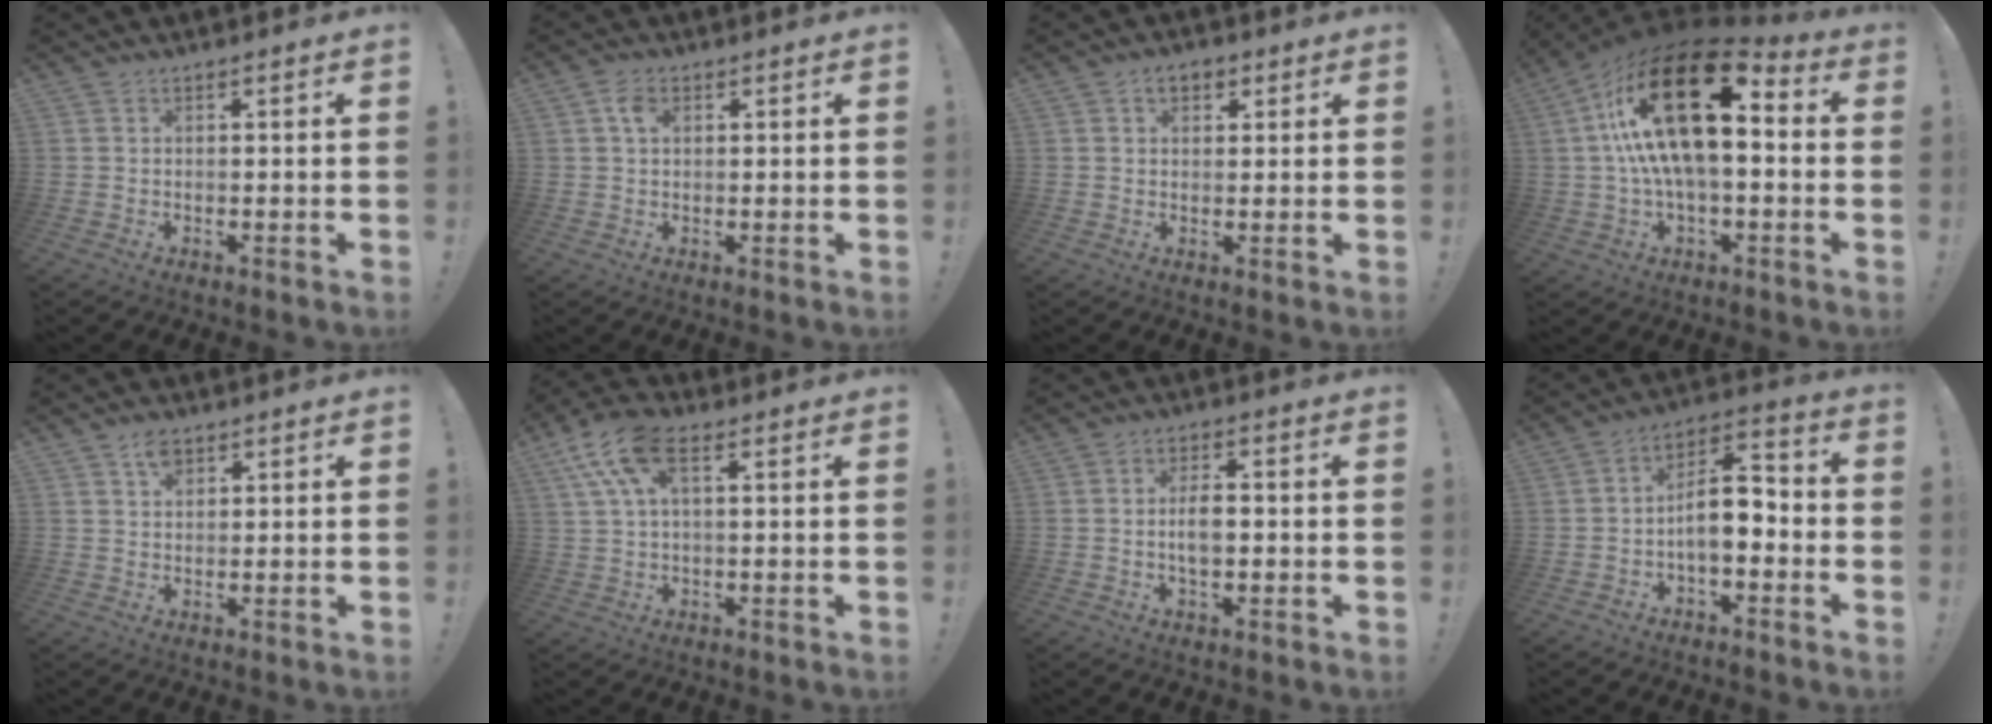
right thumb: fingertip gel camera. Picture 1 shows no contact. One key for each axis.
{"total": 2.8, "fx": 0.9, "fy": 1.9, "fz": 2.0, "tx": -0.039, "ty": 0.005, "tz": 0.015}
{"total": 4.2, "fx": 2.0, "fy": 2.8, "fz": 2.4, "tx": -0.031, "ty": 0.000, "tz": 0.033}
{"total": 24.5, "fx": 5.2, "fy": 10.6, "fz": 21.5, "tx": -0.390, "ty": -0.026, "tz": 0.087}
{"total": 3.5, "fx": 2.2, "fy": 2.1, "fz": 1.8, "tx": -0.024, "ty": -0.004, "tz": 0.038}
{"total": 11.3, "fx": 4.5, "fy": 5.3, "fz": 8.9, "tx": -0.176, "ty": 0.000, "tz": 0.087}
{"total": 5.3, "fx": -0.5, "fy": 2.5, "fz": 4.6, "tx": -0.080, "ty": 0.006, "tz": -0.011}
{"total": 10.1, "fx": -2.5, "fy": 5.1, "fz": 8.4, "tx": -0.137, "ty": 0.018, "tz": -0.044}